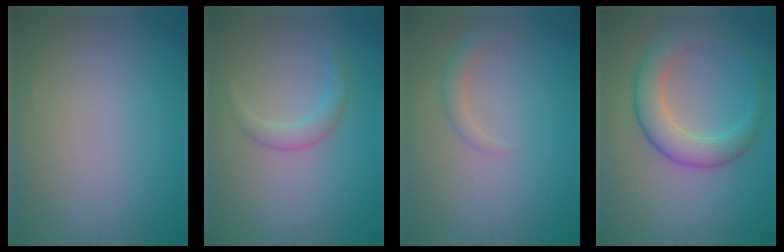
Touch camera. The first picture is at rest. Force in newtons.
{"total": 1.8, "press": 1.8, "slide": 0.1}
{"total": 1.3, "press": 1.3, "slide": 0.1}
{"total": 4.8, "press": 4.8, "slide": 0.1}